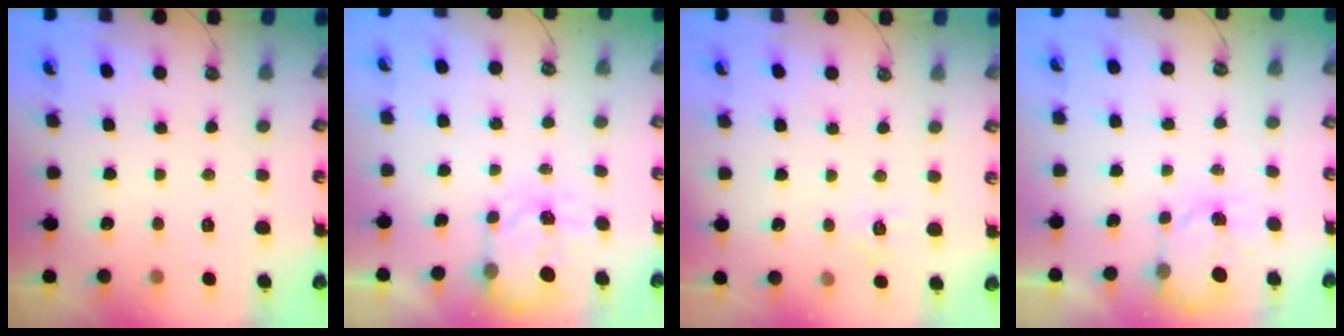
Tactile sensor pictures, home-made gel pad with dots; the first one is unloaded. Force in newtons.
{"total": 3.8, "press": 3.8, "slide": 0.5}
{"total": 6.4, "press": 6.4, "slide": 0.7}
{"total": 3.6, "press": 3.6, "slide": 0.4}